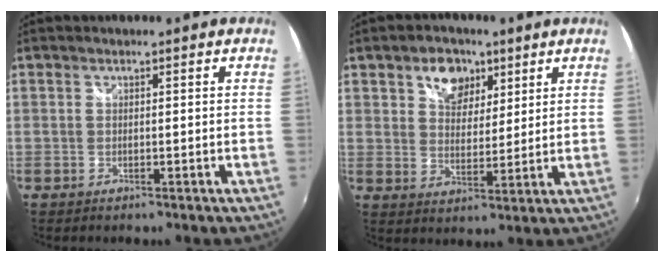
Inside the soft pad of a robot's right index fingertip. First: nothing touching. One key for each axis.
{"total": 8.2, "fx": 4.5, "fy": 5.6, "fz": 4.1, "tx": -0.065, "ty": 0.013, "tz": 0.075}